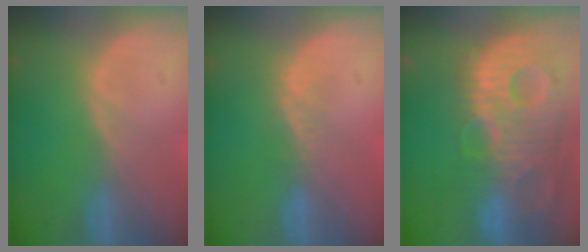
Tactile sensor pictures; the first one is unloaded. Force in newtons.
{"total": 2.1, "press": 1.5, "slide": 1.4}
{"total": 13.9, "press": 12.0, "slide": 7.0}